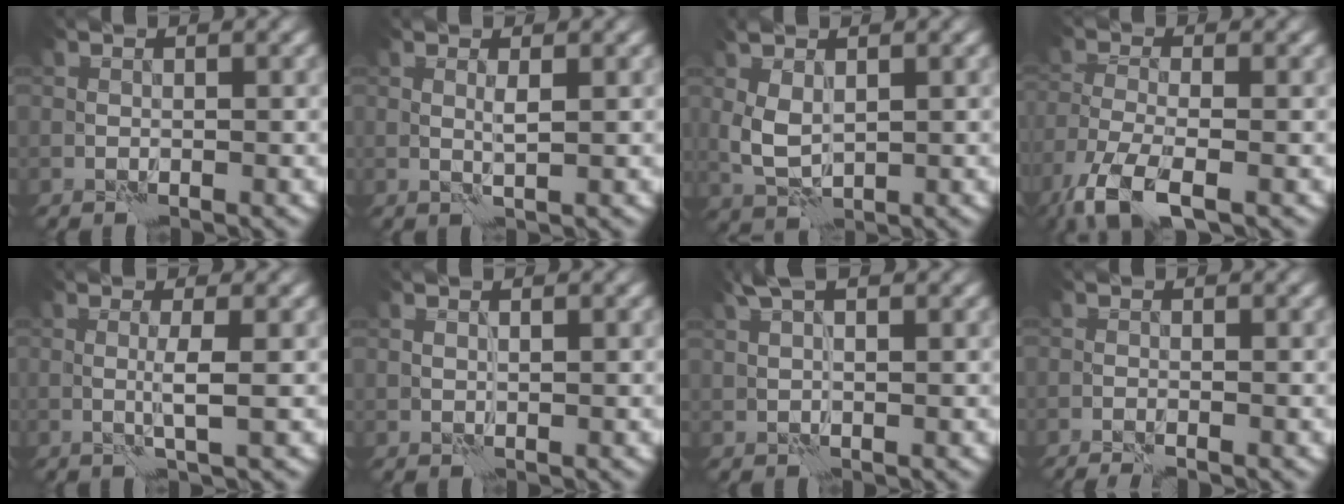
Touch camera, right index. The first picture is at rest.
{"total": 1.0, "force": [0.7, -0.3, 0.6], "torque": [-0.012, -0.002, 0.011]}
{"total": 3.0, "force": [1.0, 1.6, 2.3], "torque": [-0.057, 0.001, 0.026]}
{"total": 6.5, "force": [-4.3, 1.8, 4.5], "torque": [-0.097, -0.017, -0.091]}
{"total": 1.8, "force": [0.4, -0.2, 1.8], "torque": [-0.035, -0.006, 0.005]}
{"total": 0.6, "force": [0.5, 0.0, 0.2], "torque": [-0.002, -0.002, 0.010]}
{"total": 2.2, "force": [1.5, 0.3, 1.5], "torque": [-0.029, 0.004, 0.026]}
{"total": 1.8, "force": [-1.4, 0.1, 1.1], "torque": [-0.026, -0.004, -0.024]}